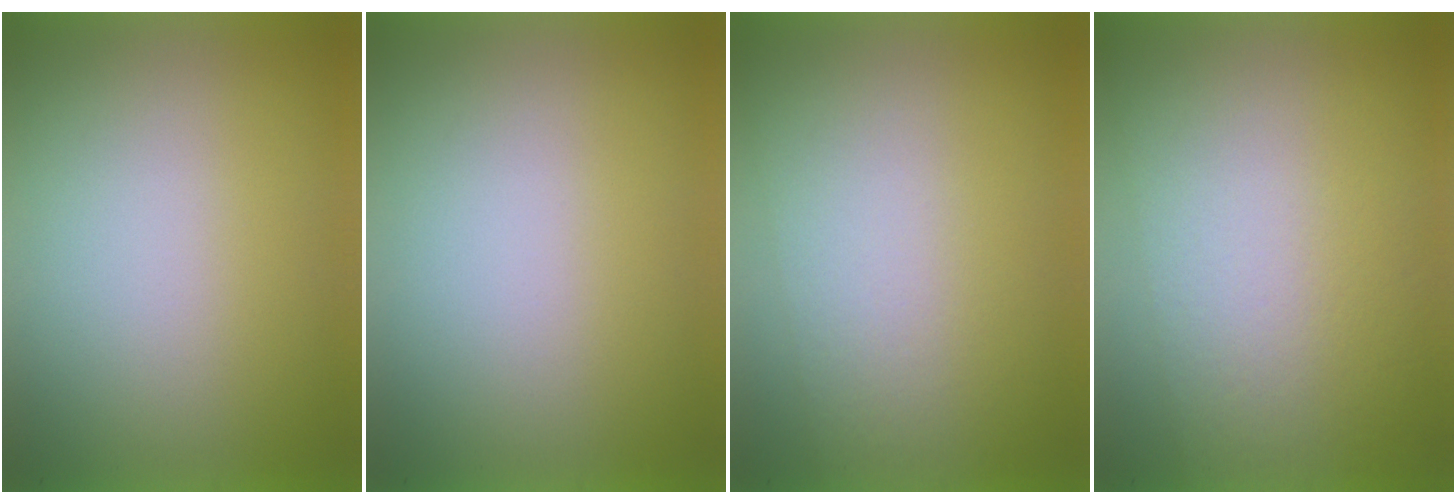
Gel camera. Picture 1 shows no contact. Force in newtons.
{"total": 0.0}
{"total": 2.0}
{"total": 2.8}